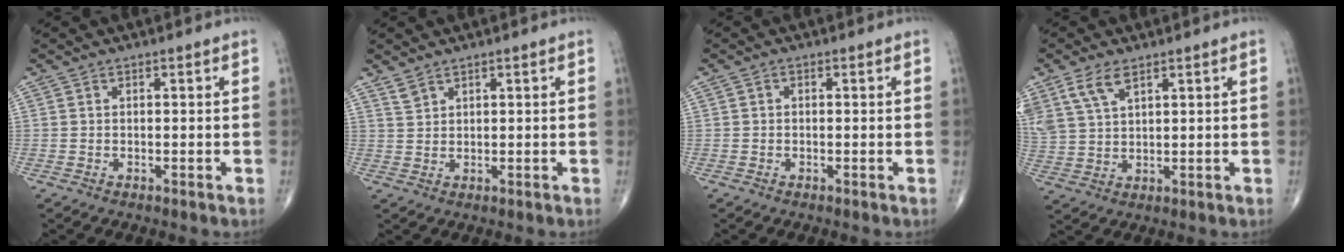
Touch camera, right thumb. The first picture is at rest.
{"total": 0.8, "force": [0.7, 0.3, 0.2], "torque": [0.001, -0.002, 0.015]}
{"total": 0.5, "force": [-0.1, 0.4, 0.3], "torque": [-0.002, 0.001, -0.006]}
{"total": 7.1, "force": [4.3, 3.3, 4.6], "torque": [-0.101, -0.007, 0.095]}